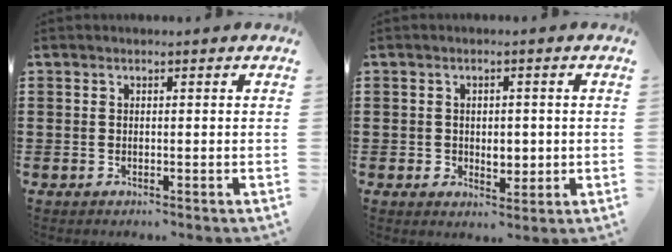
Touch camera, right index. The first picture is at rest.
{"total": 3.0, "force": [0.0, 2.3, 1.9], "torque": [-0.035, 0.006, -0.004]}